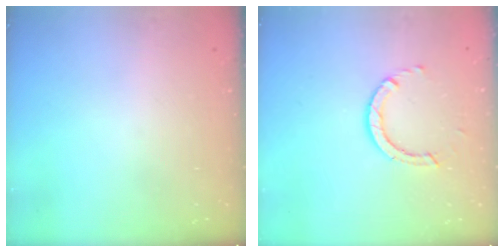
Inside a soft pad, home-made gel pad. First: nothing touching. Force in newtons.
{"total": 3.2, "press": 3.2, "slide": 0.0}